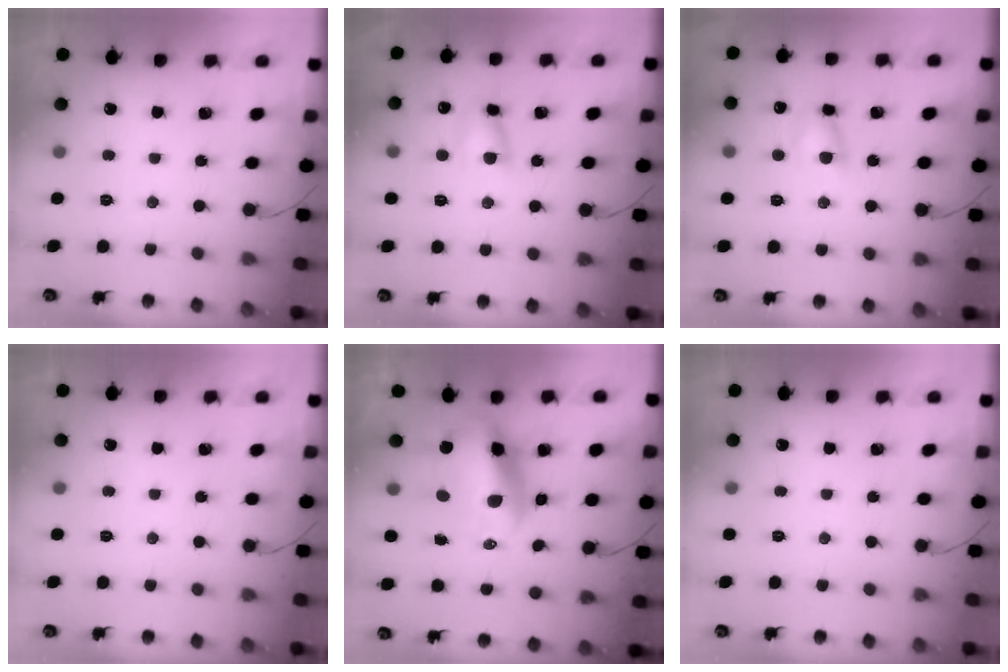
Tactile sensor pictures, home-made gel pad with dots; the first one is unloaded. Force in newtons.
{"total": 6.7, "press": 6.7, "slide": 0.8}
{"total": 6.0, "press": 5.8, "slide": 1.2}
{"total": 0.0}
{"total": 10.3, "press": 10.0, "slide": 2.4}
{"total": 0.0}